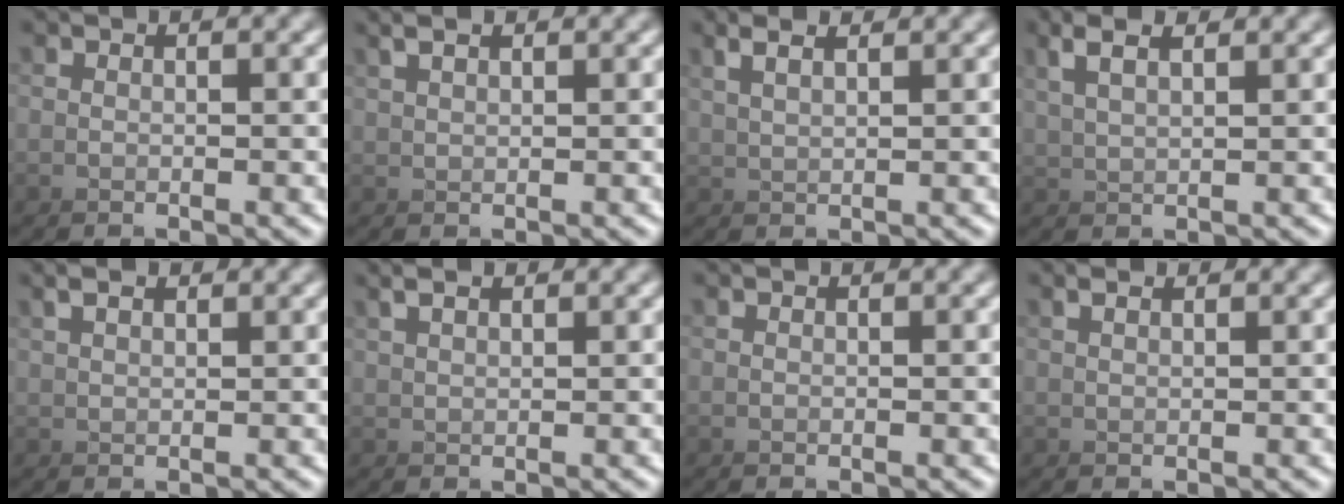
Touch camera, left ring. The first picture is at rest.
{"total": 1.0, "force": [0.4, -0.7, 0.4], "torque": [0.000, 0.012, 0.004]}
{"total": 1.9, "force": [0.9, -1.6, 0.5], "torque": [-0.016, 0.011, 0.018]}
{"total": 1.9, "force": [1.1, -1.1, 1.0], "torque": [-0.031, 0.009, 0.022]}
{"total": 0.8, "force": [0.3, -0.6, 0.3], "torque": [0.006, 0.011, 0.002]}
{"total": 1.8, "force": [0.4, -1.7, 0.1], "torque": [0.016, 0.009, 0.011]}
{"total": 0.0}
{"total": 1.1, "force": [0.1, -1.1, 0.0], "torque": [0.009, 0.010, 0.000]}